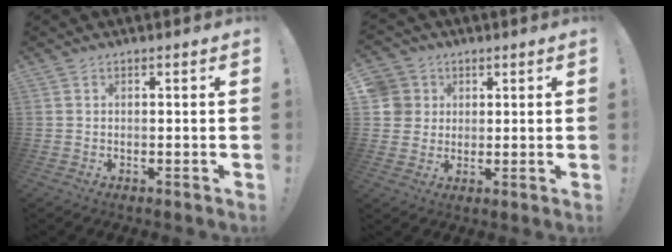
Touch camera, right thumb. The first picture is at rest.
{"total": 6.8, "force": [1.8, 6.5, 1.2], "torque": [-0.023, -0.010, 0.037]}